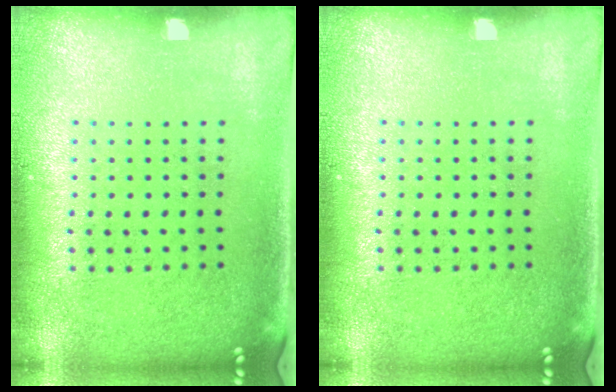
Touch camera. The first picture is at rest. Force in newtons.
{"total": 0.0}